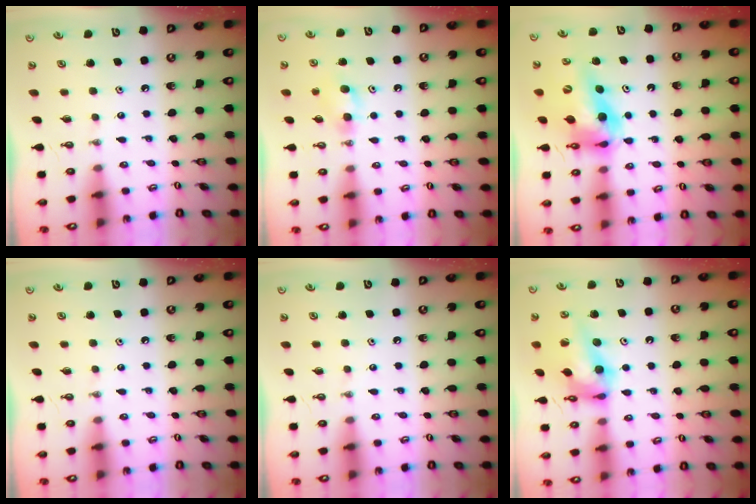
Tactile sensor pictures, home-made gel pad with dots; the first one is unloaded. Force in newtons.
{"total": 5.6, "press": 5.5, "slide": 1.3}
{"total": 13.8, "press": 13.8, "slide": 1.2}
{"total": 0.0}
{"total": 0.0}
{"total": 14.3, "press": 14.3, "slide": 1.1}